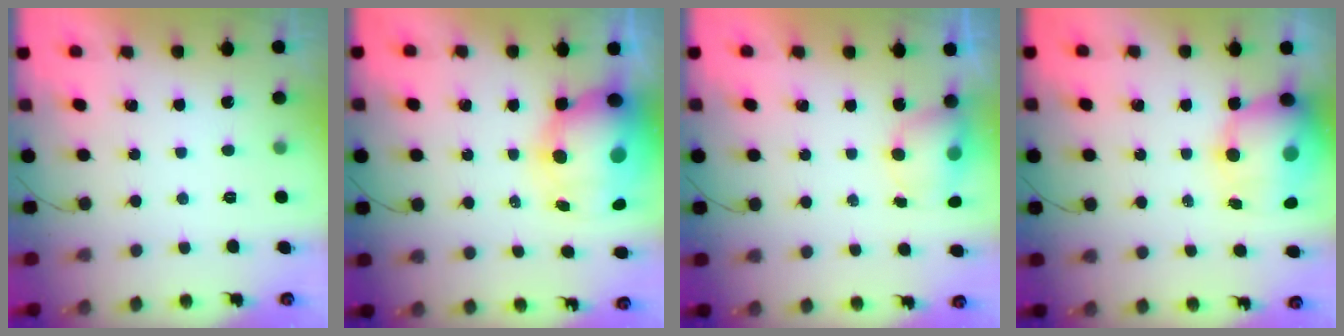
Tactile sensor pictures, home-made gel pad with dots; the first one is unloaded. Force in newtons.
{"total": 15.1, "press": 14.7, "slide": 3.1}
{"total": 5.2, "press": 5.2, "slide": 0.5}
{"total": 14.5, "press": 14.1, "slide": 3.4}